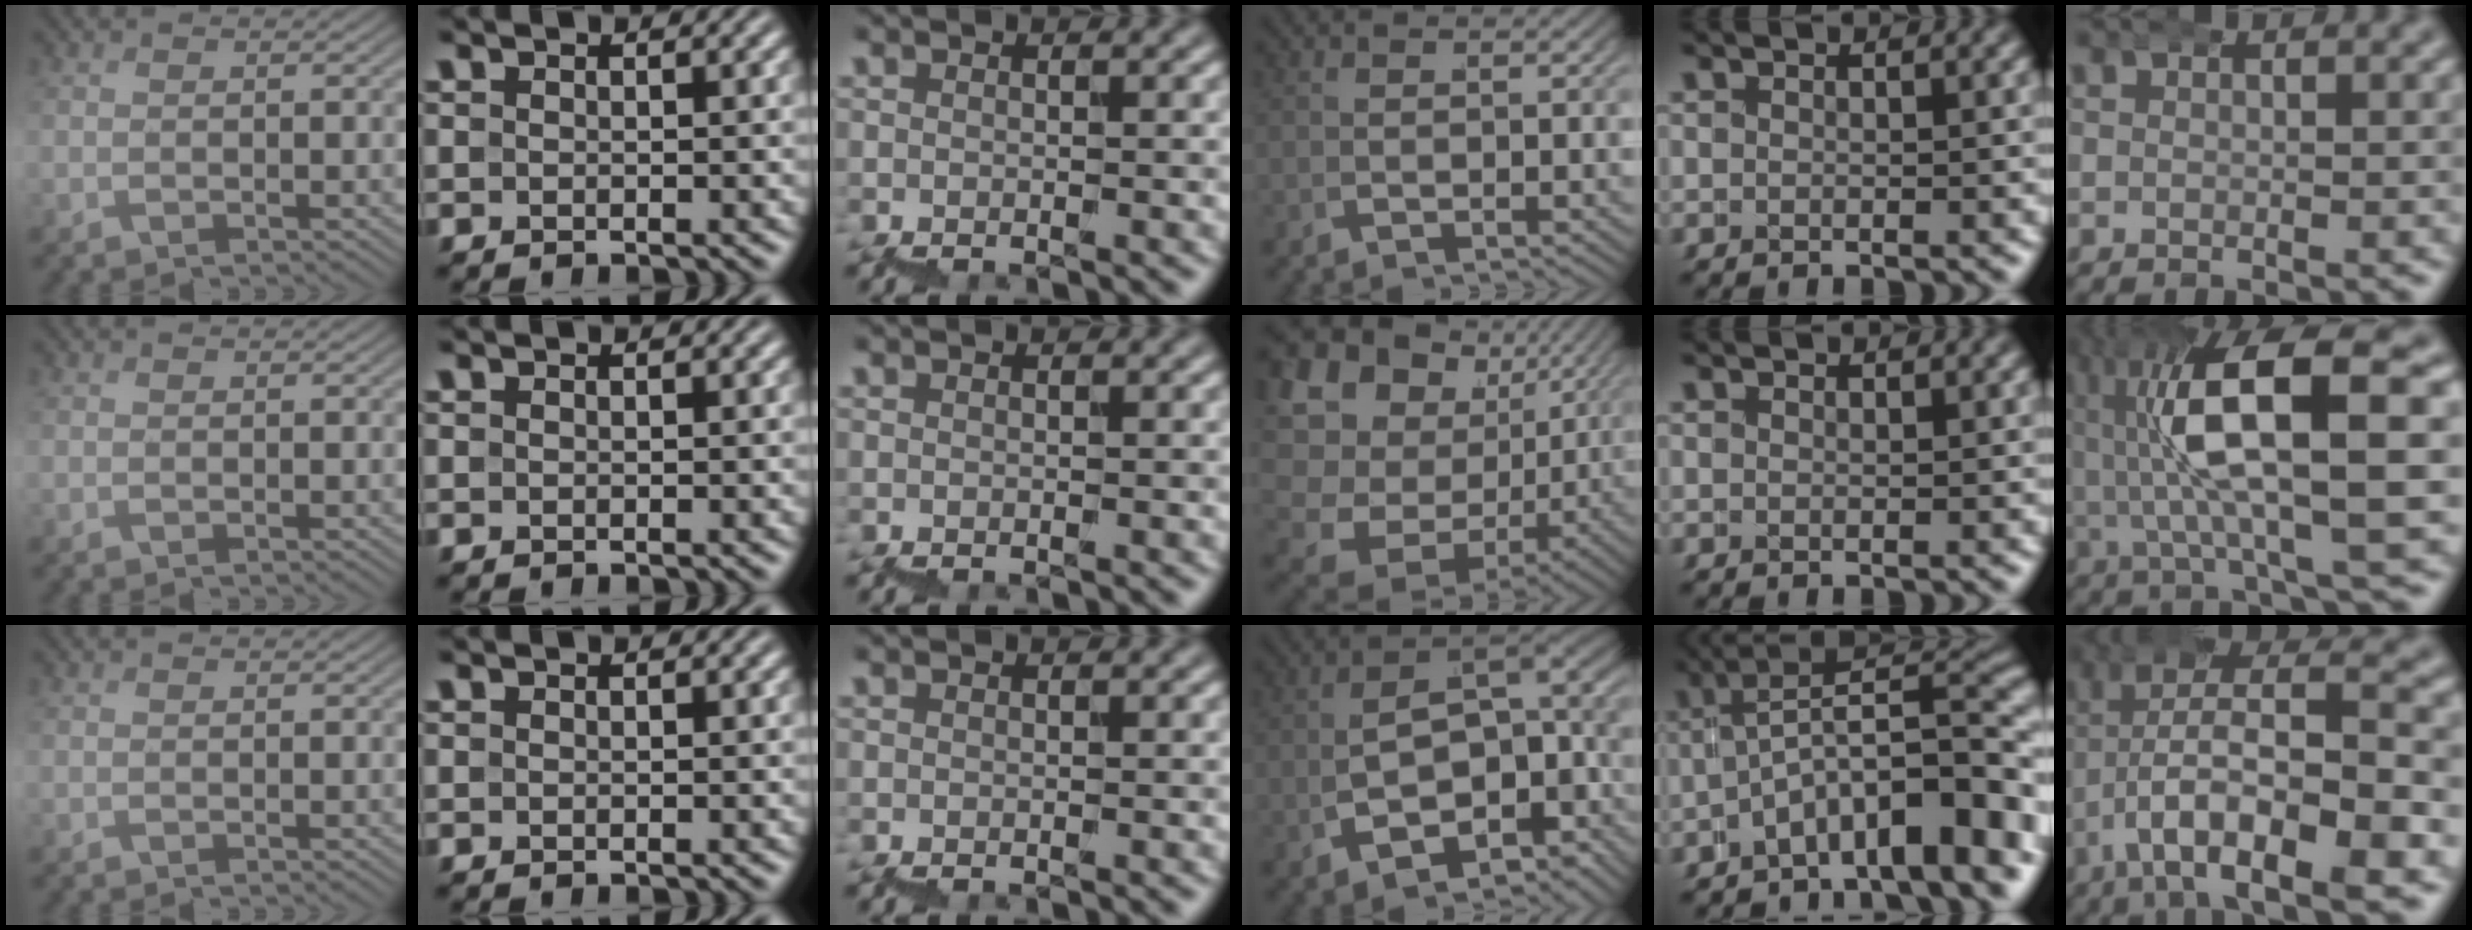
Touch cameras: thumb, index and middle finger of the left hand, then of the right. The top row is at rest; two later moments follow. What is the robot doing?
{"motion": "wrap", "object": "bubble wrap"}